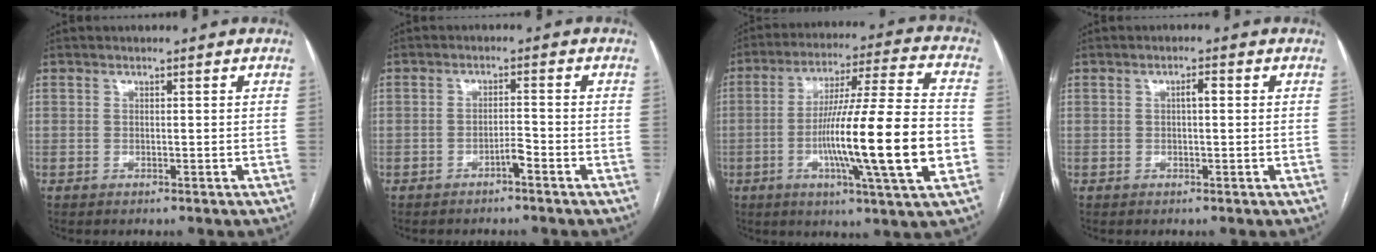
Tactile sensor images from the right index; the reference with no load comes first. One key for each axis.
{"total": 2.1, "fx": -1.5, "fy": 0.2, "fz": 1.5, "tx": -0.022, "ty": 0.002, "tz": -0.025}
{"total": 20.3, "fx": -4.3, "fy": 0.0, "fz": 19.8, "tx": -0.315, "ty": -0.005, "tz": -0.074}
{"total": 1.5, "fx": 0.2, "fy": 0.4, "fz": 1.5, "tx": -0.023, "ty": 0.005, "tz": 0.003}